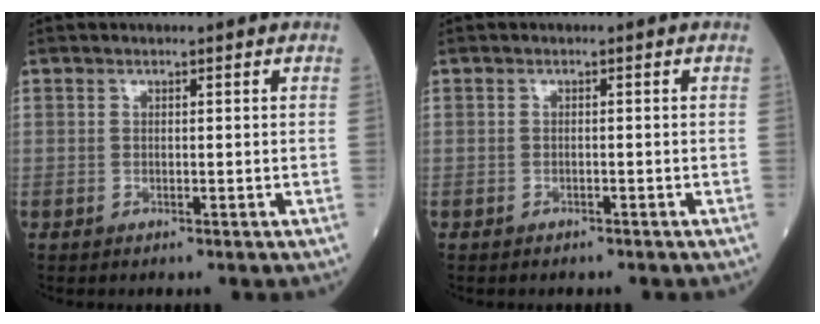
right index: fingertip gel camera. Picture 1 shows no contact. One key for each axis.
{"total": 2.0, "fx": -1.5, "fy": 1.0, "fz": 0.9, "tx": -0.026, "ty": -0.003, "tz": -0.015}